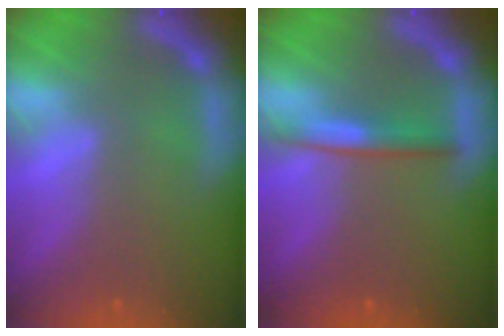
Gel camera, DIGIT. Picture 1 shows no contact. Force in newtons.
{"total": 2.5}